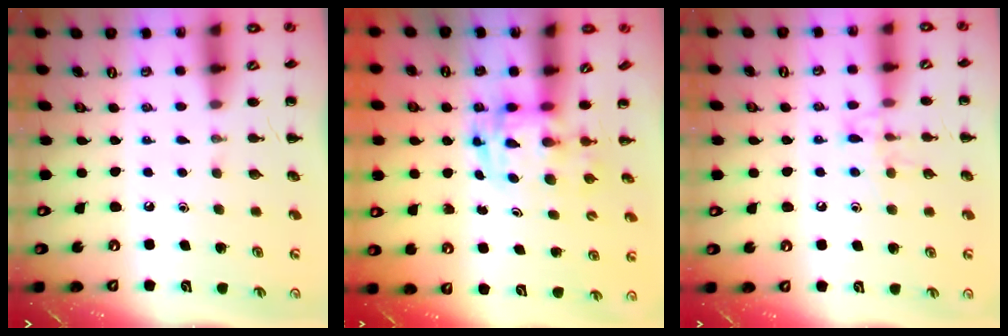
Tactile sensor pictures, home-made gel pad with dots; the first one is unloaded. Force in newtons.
{"total": 2.8, "press": 2.7, "slide": 0.5}
{"total": 8.7, "press": 8.6, "slide": 1.2}